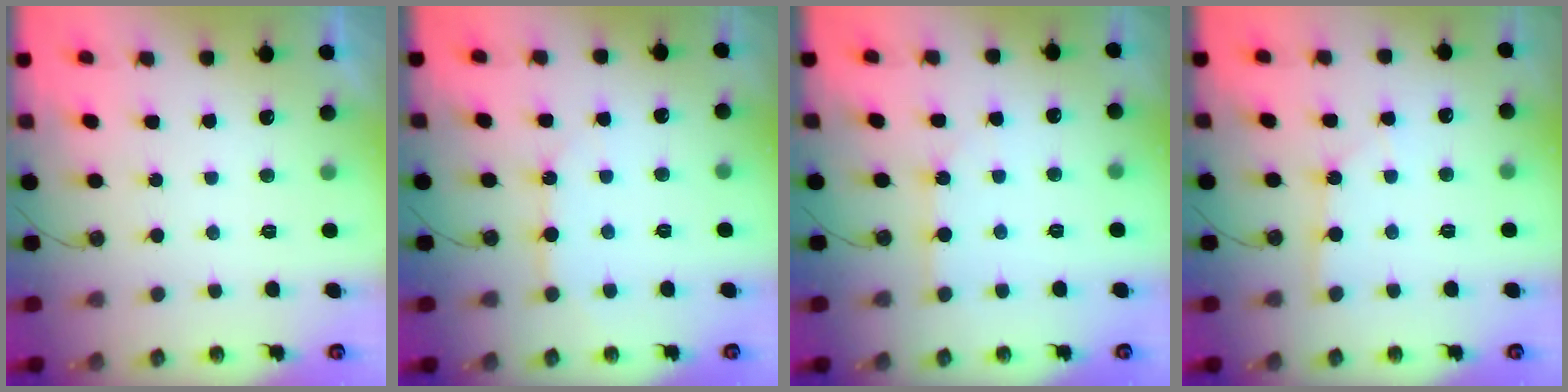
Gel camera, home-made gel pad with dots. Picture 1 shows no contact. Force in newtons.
{"total": 6.5, "press": 6.5, "slide": 0.5}
{"total": 2.4, "press": 2.4, "slide": 0.3}
{"total": 1.5, "press": 1.5, "slide": 0.2}